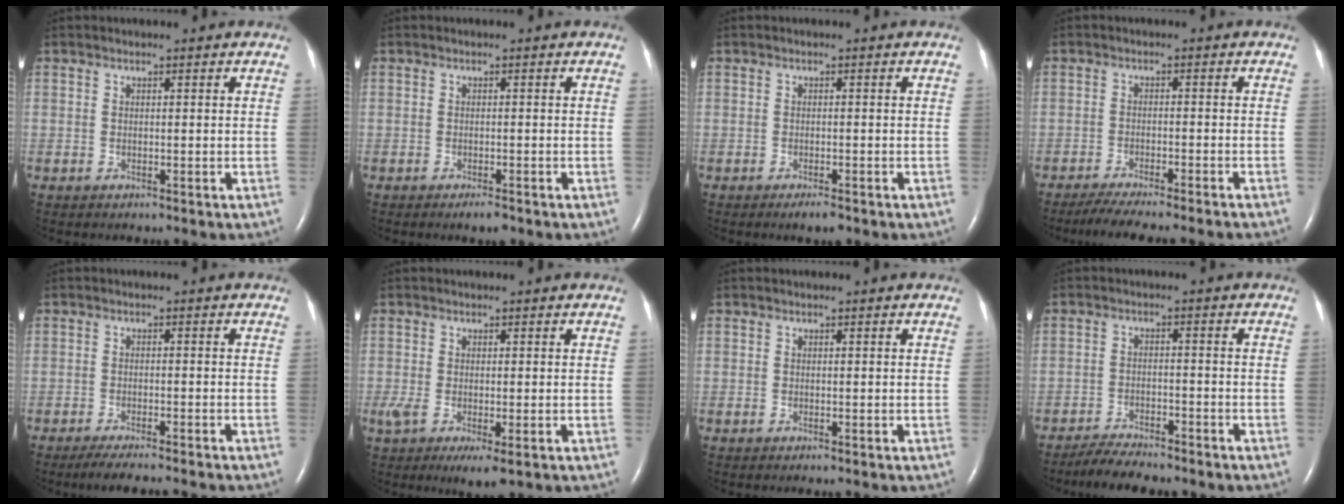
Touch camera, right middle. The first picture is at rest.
{"total": 1.5, "force": [-1.1, 0.2, 1.1], "torque": [-0.015, -0.002, -0.015]}
{"total": 1.8, "force": [-1.3, 0.3, 1.3], "torque": [-0.017, -0.002, -0.018]}
{"total": 9.5, "force": [-8.4, -0.3, 4.5], "torque": [-0.053, -0.020, -0.126]}
{"total": 6.9, "force": [-5.9, 0.2, 3.6], "torque": [-0.048, -0.015, -0.090]}
{"total": 5.8, "force": [-2.2, 1.8, 5.1], "torque": [-0.087, -0.018, -0.034]}
{"total": 0.0}
{"total": 5.4, "force": [-5.0, 0.7, 2.1], "torque": [-0.041, -0.015, -0.085]}